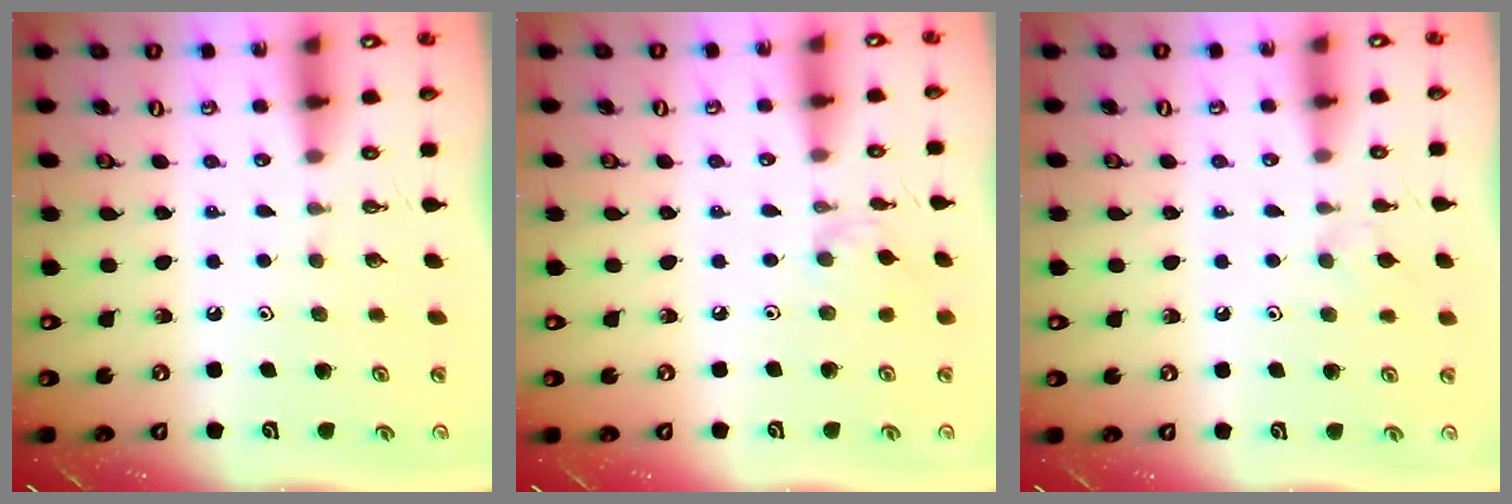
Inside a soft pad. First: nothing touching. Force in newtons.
{"total": 2.8, "press": 2.8, "slide": 0.5}
{"total": 3.3, "press": 3.3, "slide": 0.7}